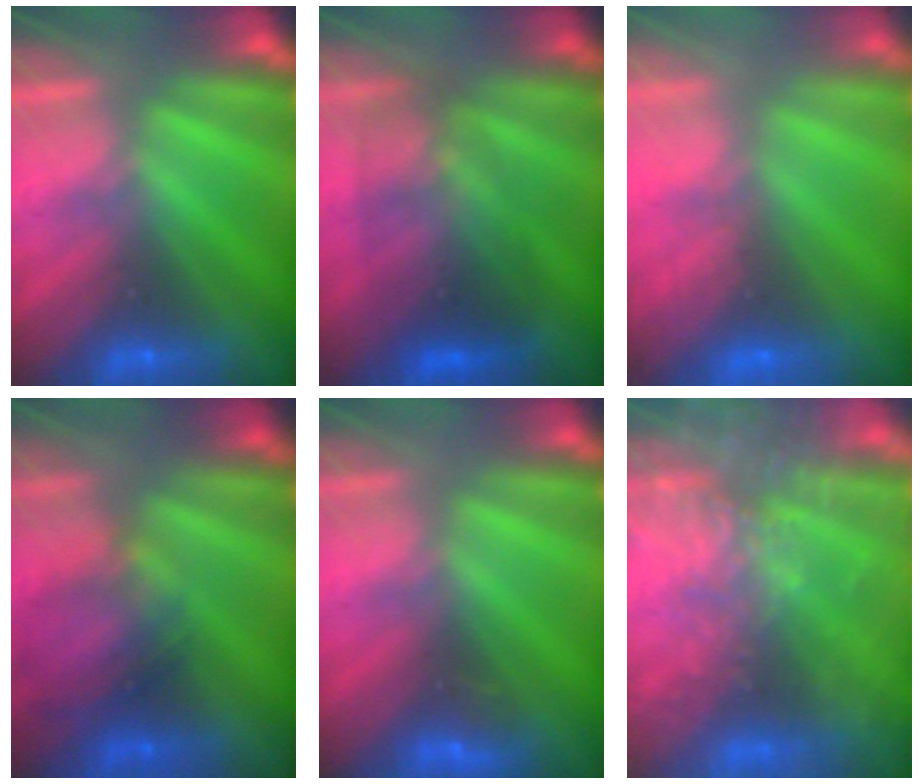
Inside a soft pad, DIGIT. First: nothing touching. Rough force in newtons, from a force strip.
{"total": 3.1}
{"total": 8.6}
{"total": 2.1}
{"total": 2.9}
{"total": 8.5}